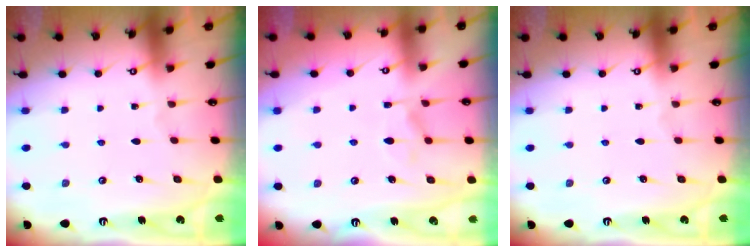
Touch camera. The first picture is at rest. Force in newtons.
{"total": 1.4, "press": 0.3, "slide": 1.3}
{"total": 0.0}